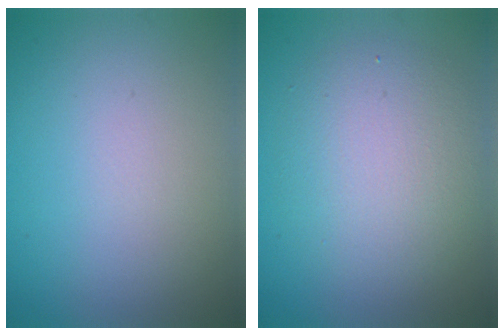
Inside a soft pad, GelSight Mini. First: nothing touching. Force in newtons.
{"total": 4.8, "press": 4.8, "slide": 0.2}